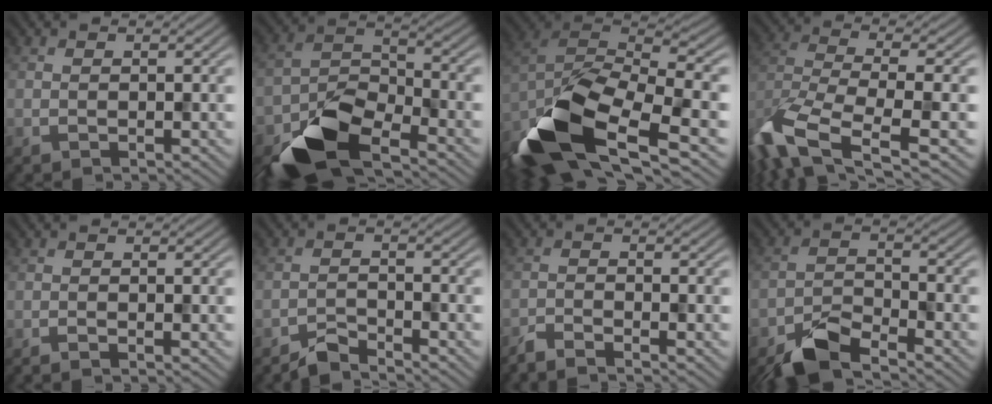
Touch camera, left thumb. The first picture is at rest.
{"total": 10.5, "force": [-7.1, 4.6, 6.2], "torque": [-0.112, -0.009, -0.144]}
{"total": 17.1, "force": [-9.1, 6.9, 12.8], "torque": [-0.292, -0.043, -0.161]}
{"total": 12.4, "force": [-6.9, 3.9, 9.6], "torque": [-0.222, -0.027, -0.129]}
{"total": 0.7, "force": [-0.5, 0.0, 0.6], "torque": [-0.010, 0.000, -0.011]}
{"total": 2.7, "force": [-2.6, 0.3, 0.6], "torque": [-0.008, 0.002, -0.057]}
{"total": 2.6, "force": [-2.3, 0.2, 1.1], "torque": [-0.022, -0.002, -0.054]}
{"total": 5.8, "force": [-4.7, 1.6, 2.9], "torque": [-0.052, -0.004, -0.098]}